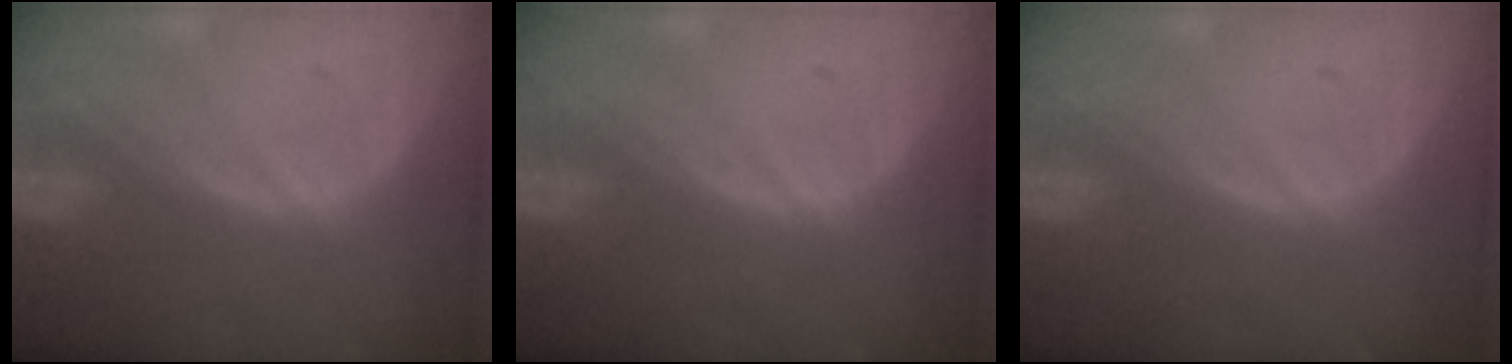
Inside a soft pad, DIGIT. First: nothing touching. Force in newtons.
{"total": 0.0}
{"total": 0.0}